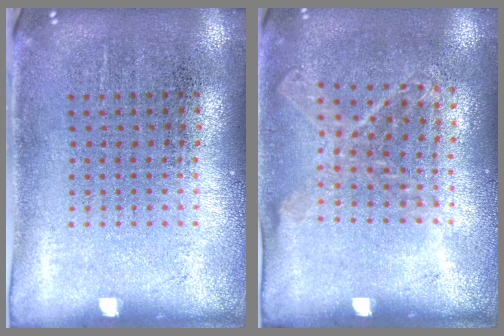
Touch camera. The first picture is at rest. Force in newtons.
{"total": 1.1, "press": 1.0, "slide": 0.5}